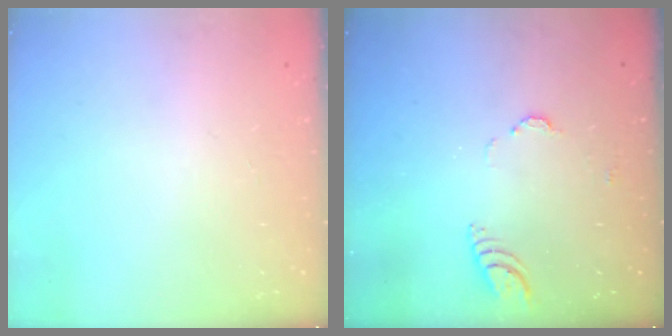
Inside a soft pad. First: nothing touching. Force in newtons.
{"total": 4.0, "press": 4.0, "slide": 0.3}